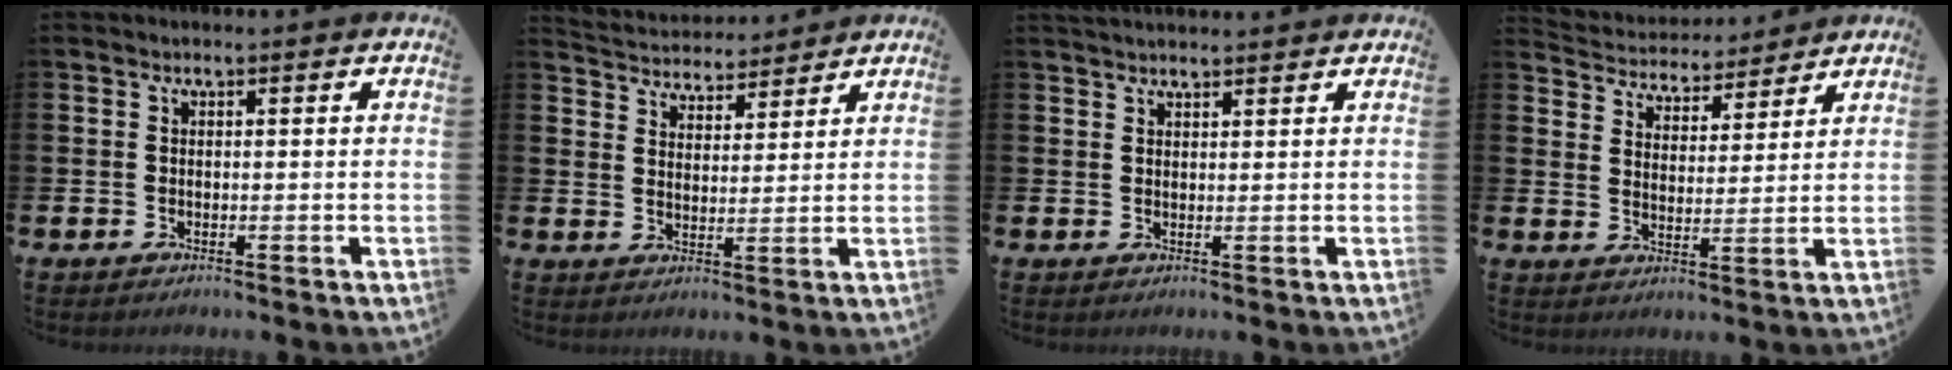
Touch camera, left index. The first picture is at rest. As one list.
[{"total": 4.5, "force": [4.4, 1.0, -0.4], "torque": [-0.017, -0.027, 0.080]}, {"total": 2.0, "force": [2.0, 0.3, 0.3], "torque": [0.000, -0.008, 0.034]}, {"total": 4.4, "force": [4.2, 1.2, -0.3], "torque": [-0.022, -0.031, 0.072]}]